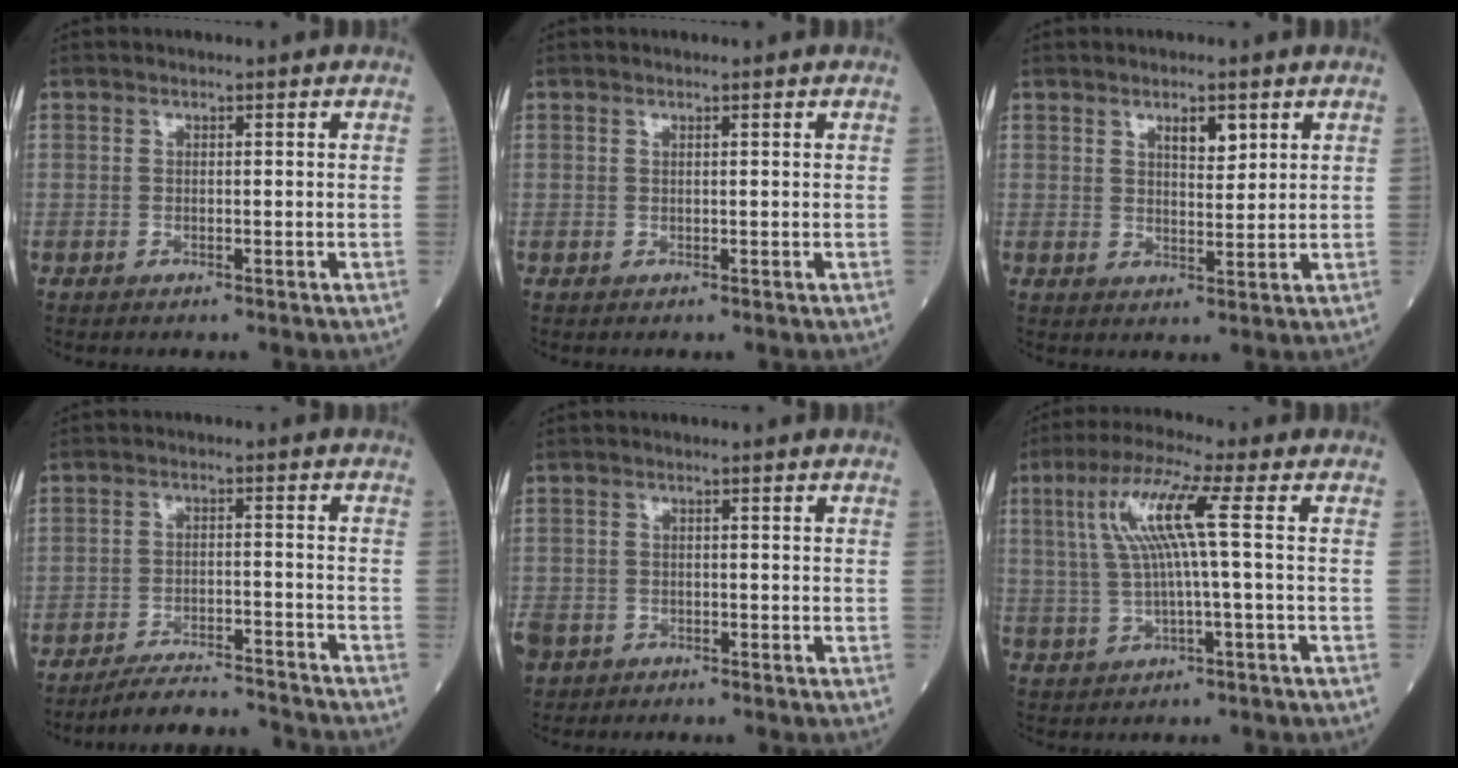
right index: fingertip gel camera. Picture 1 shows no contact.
{"total": 0.0}
{"total": 3.7, "force": [2.0, 1.3, 2.8], "torque": [-0.044, -0.002, 0.034]}
{"total": 9.9, "force": [-9.8, -0.7, 1.8], "torque": [-0.023, -0.001, -0.158]}
{"total": 6.7, "force": [-3.9, 5.2, 2.0], "torque": [-0.064, -0.004, -0.066]}
{"total": 8.7, "force": [1.6, -0.5, 8.6], "torque": [-0.175, 0.020, 0.034]}